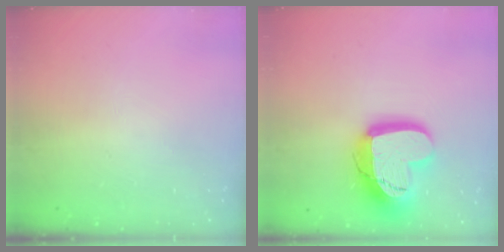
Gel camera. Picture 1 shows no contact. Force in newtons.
{"total": 19.1, "press": 19.1, "slide": 1.4}